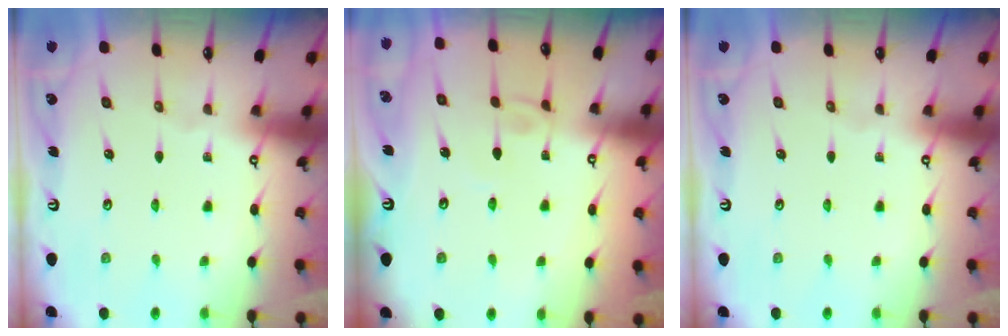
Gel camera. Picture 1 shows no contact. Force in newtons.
{"total": 5.2, "press": 5.2, "slide": 0.1}
{"total": 0.0}